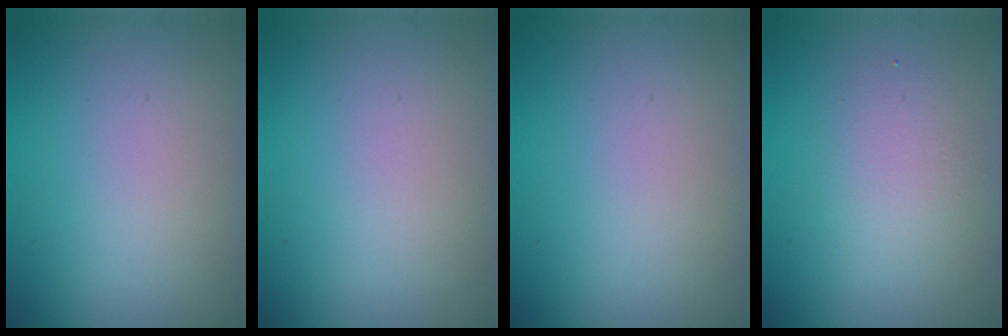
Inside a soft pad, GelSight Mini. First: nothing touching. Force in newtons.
{"total": 0.0}
{"total": 0.0}
{"total": 2.2, "press": 2.2, "slide": 0.0}